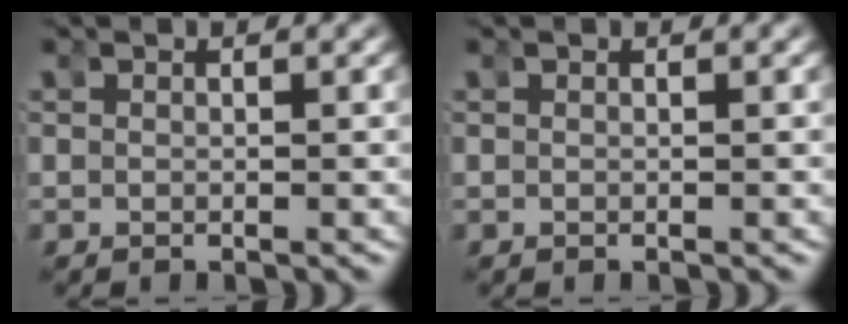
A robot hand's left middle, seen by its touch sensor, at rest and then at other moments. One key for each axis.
{"total": 0.0}